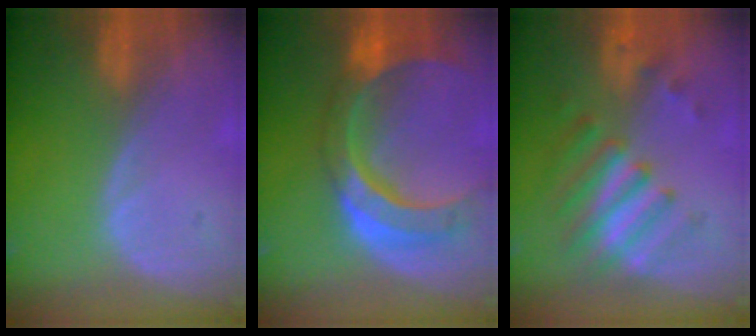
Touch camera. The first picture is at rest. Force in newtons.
{"total": 11.4, "press": 9.6, "slide": 6.0}
{"total": 7.7, "press": 6.8, "slide": 3.5}